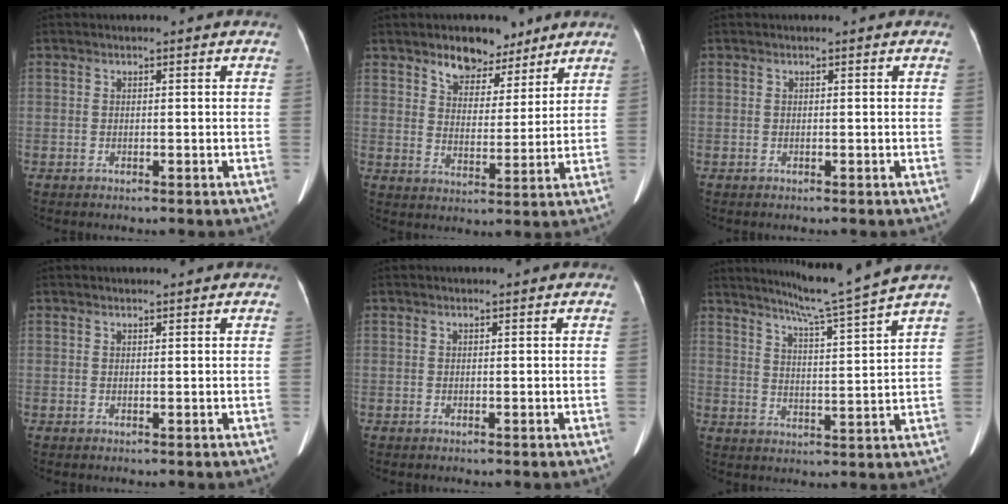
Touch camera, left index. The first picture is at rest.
{"total": 7.6, "force": [5.8, 4.0, 3.0], "torque": [-0.043, 0.007, 0.097]}
{"total": 0.0}
{"total": 1.0, "force": [1.0, 0.1, 0.3], "torque": [-0.007, 0.012, 0.017]}
{"total": 0.0}
{"total": 10.3, "force": [9.0, -2.6, 4.3], "torque": [-0.077, -0.023, 0.140]}